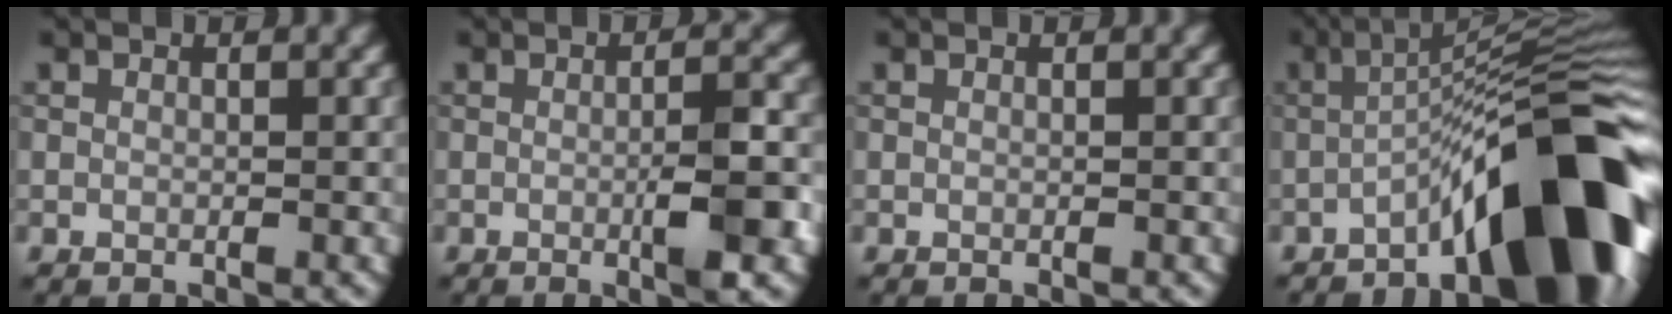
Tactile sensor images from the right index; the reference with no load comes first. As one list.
[{"total": 4.2, "force": [-0.9, 0.5, 4.1], "torque": [-0.062, 0.001, -0.015]}, {"total": 0.0}, {"total": 12.9, "force": [-6.1, 2.7, 11.0], "torque": [-0.149, 0.019, -0.096]}]